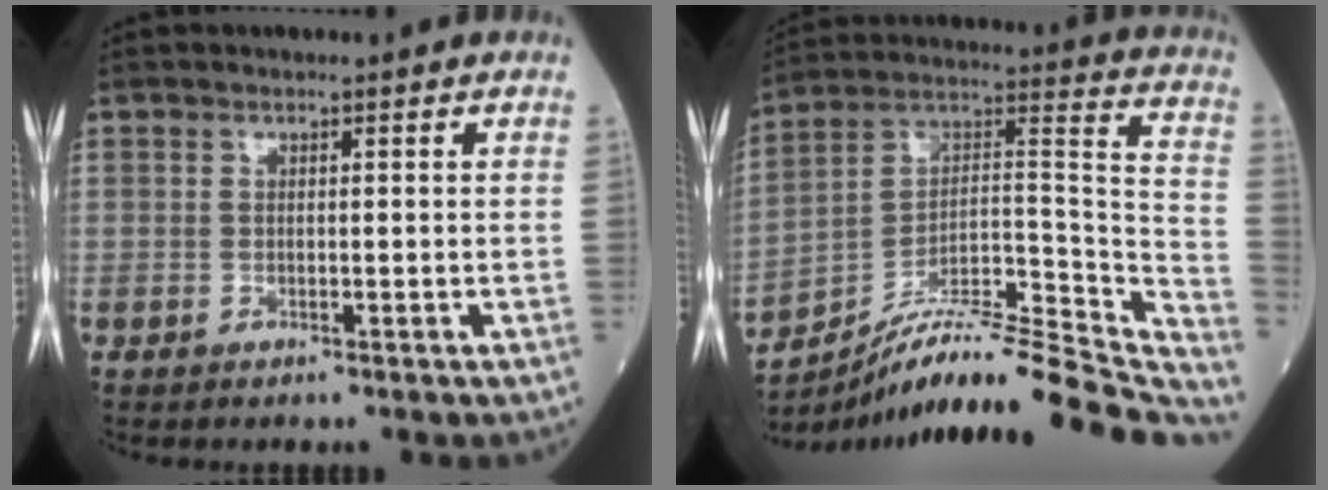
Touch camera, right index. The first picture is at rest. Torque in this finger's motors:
{"motor_torque": [-0.61, -1.26, 0.10, 0.02]}